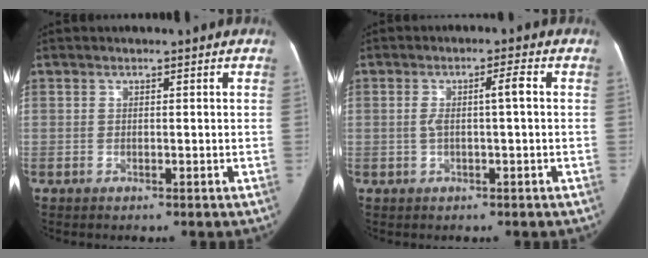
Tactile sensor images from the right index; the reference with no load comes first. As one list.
[{"total": 3.9, "force": [0.1, 0.4, 3.9], "torque": [-0.073, 0.015, 0.005]}]